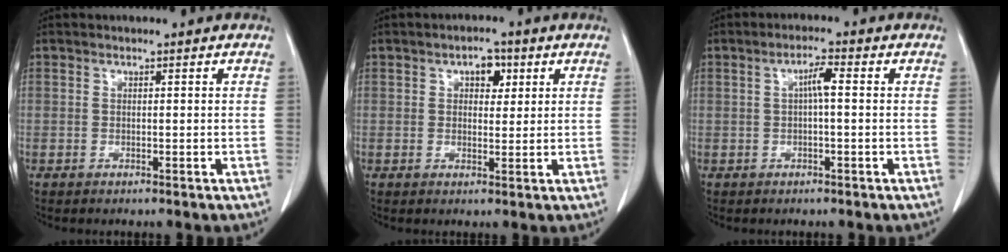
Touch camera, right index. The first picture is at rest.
{"total": 3.5, "force": [1.5, 2.0, 2.5], "torque": [-0.034, 0.009, 0.021]}
{"total": 2.8, "force": [0.3, 0.3, 2.8], "torque": [-0.051, 0.005, 0.005]}